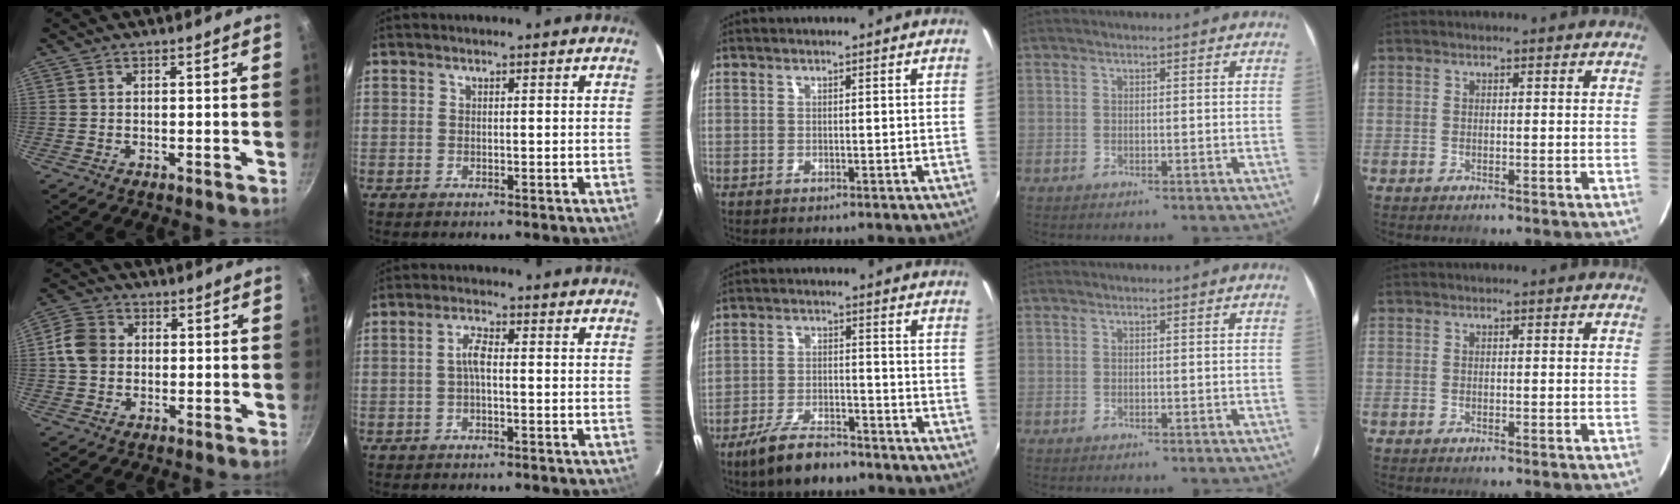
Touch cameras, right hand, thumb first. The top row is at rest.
{"thumb": {"total": 6.9, "force": [0.3, 5.9, 3.7], "torque": [-0.051, 0.011, -0.010]}, "index": {"total": 2.8, "force": [-0.3, 0.8, 2.6], "torque": [-0.053, 0.008, -0.005]}, "middle": {"total": 8.9, "force": [-6.9, 2.6, 4.9], "torque": [-0.111, -0.008, -0.119]}}